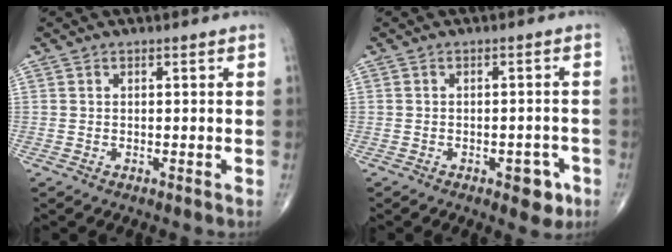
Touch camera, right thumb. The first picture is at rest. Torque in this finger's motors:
{"motor_torque": [1.26, 0.54, 0.53, -0.40, 0.11]}